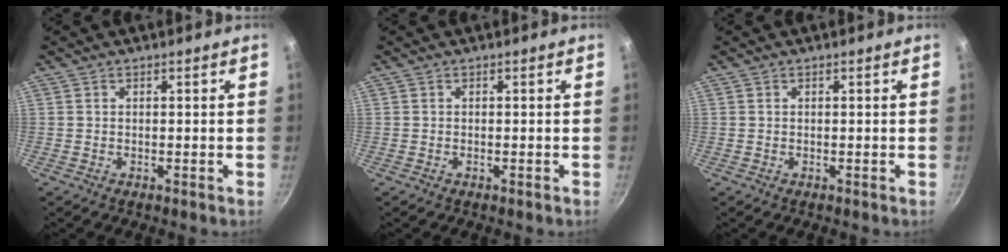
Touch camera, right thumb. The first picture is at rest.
{"total": 0.0}
{"total": 0.0}